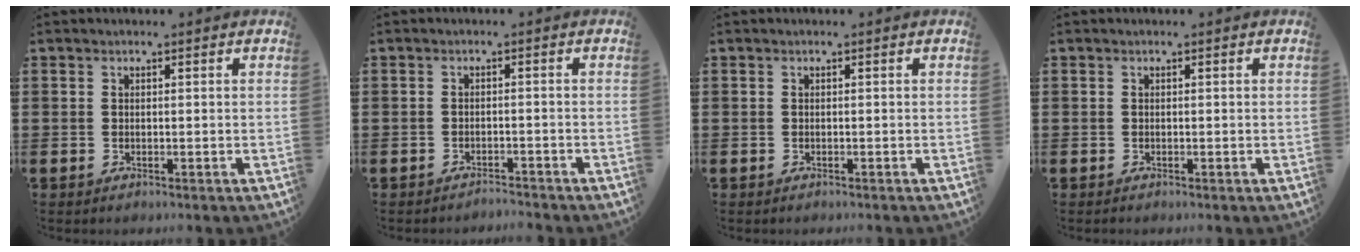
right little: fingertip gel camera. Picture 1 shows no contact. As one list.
[{"total": 1.5, "force": [-1.5, -0.1, -0.1], "torque": [-0.002, 0.004, -0.033]}, {"total": 0.0}, {"total": 0.0}]